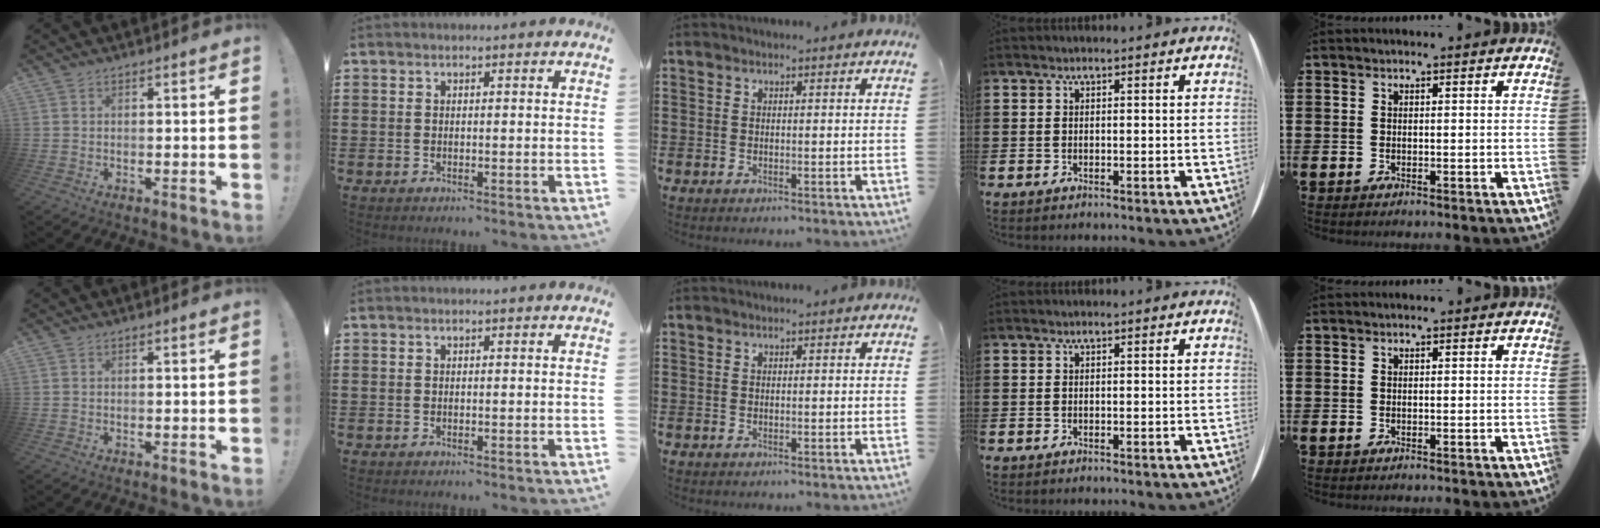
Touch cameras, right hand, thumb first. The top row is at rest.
{}